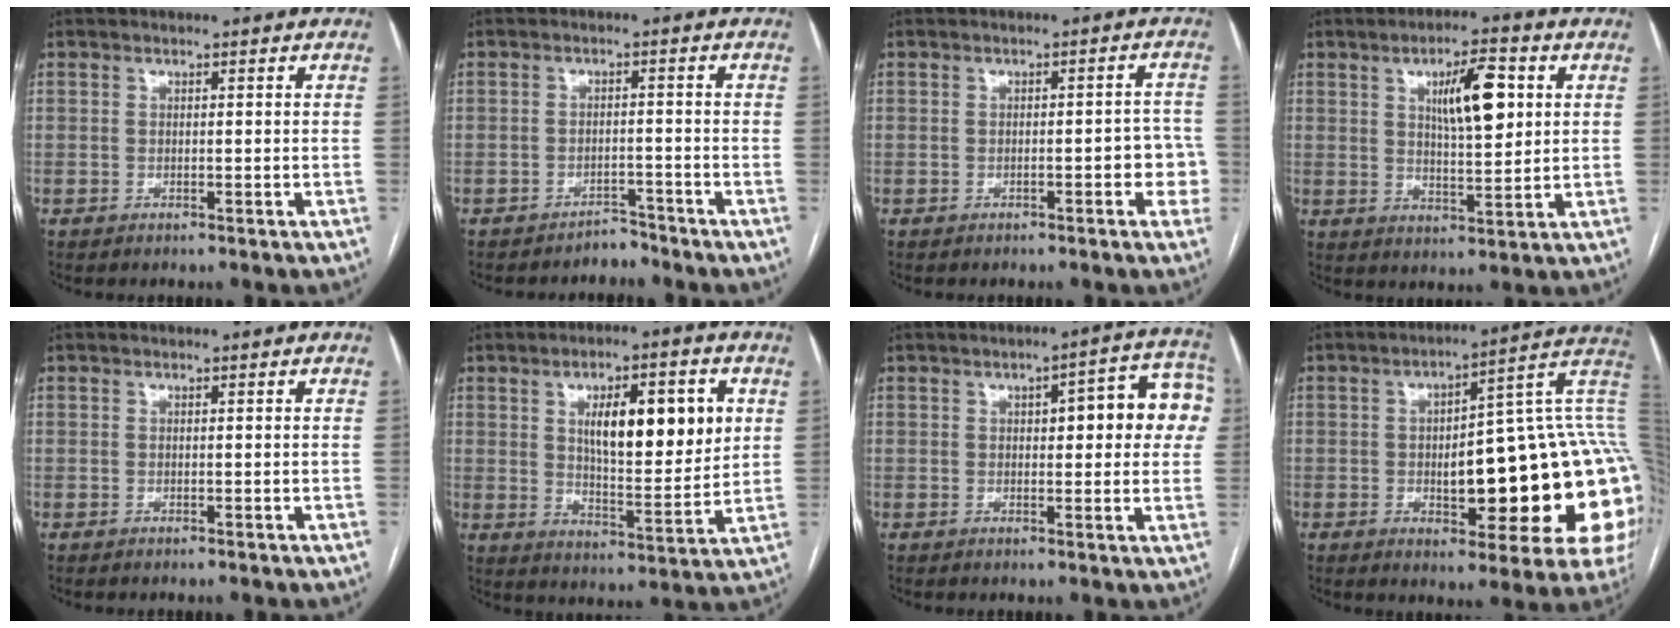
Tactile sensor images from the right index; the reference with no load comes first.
{"total": 2.4, "force": [-2.3, 0.7, -0.4], "torque": [0.011, -0.001, -0.033]}
{"total": 4.4, "force": [-1.5, 1.6, 3.8], "torque": [-0.031, 0.023, -0.017]}
{"total": 9.2, "force": [2.9, 2.3, 8.4], "torque": [-0.138, 0.007, 0.051]}
{"total": 0.0}
{"total": 14.0, "force": [4.1, 4.3, 12.7], "torque": [-0.192, 0.006, 0.068]}
{"total": 11.2, "force": [2.2, 3.2, 10.5], "torque": [-0.116, 0.035, 0.022]}
{"total": 26.6, "force": [-2.0, 6.4, 25.8], "torque": [-0.258, 0.037, -0.015]}